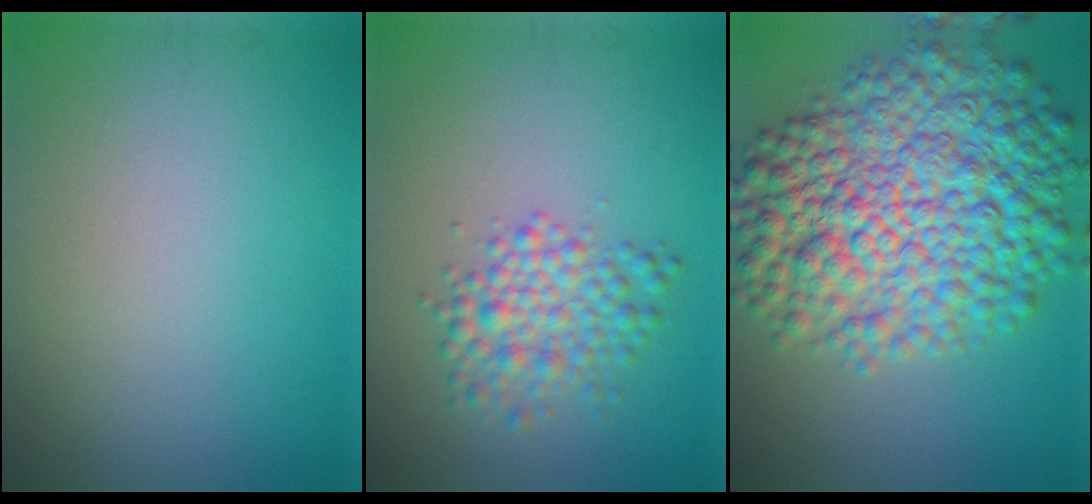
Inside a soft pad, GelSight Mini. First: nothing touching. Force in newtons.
{"total": 3.8, "press": 3.8, "slide": 0.0}
{"total": 12.1, "press": 12.1, "slide": 0.1}